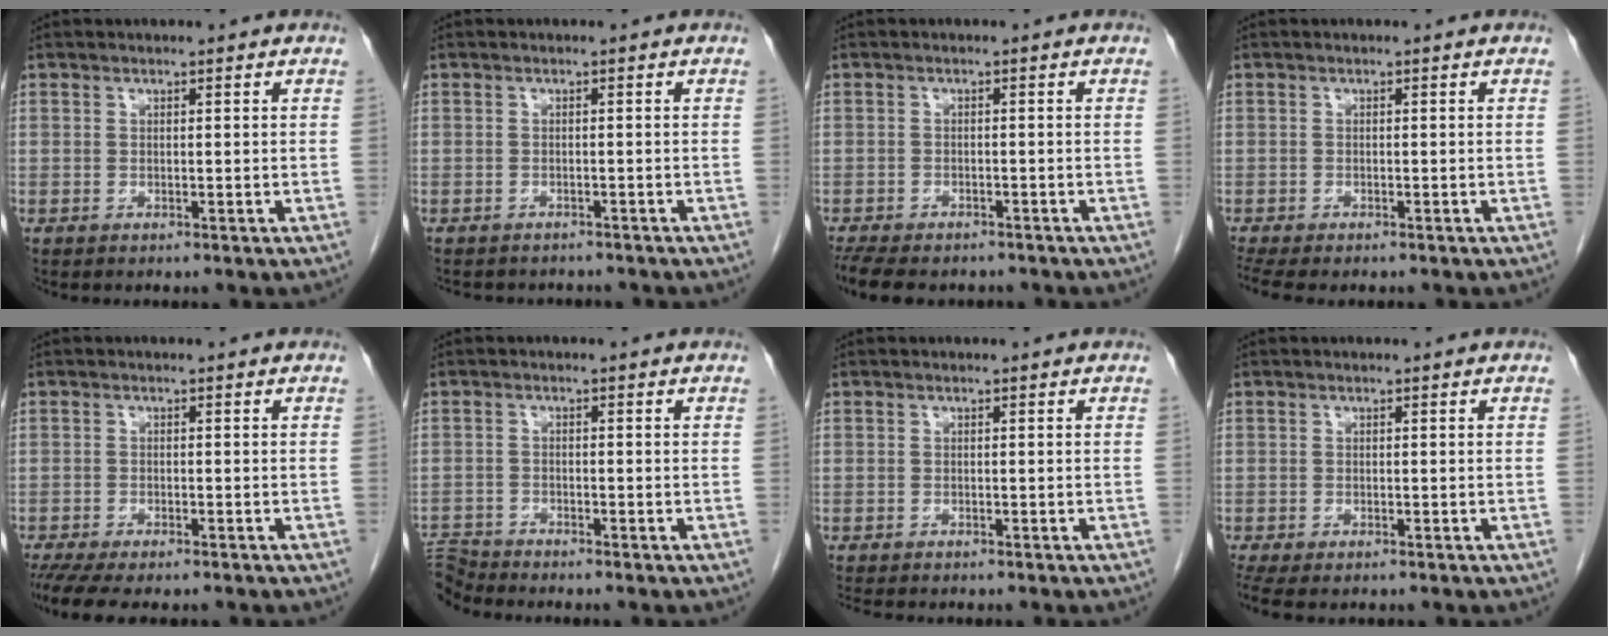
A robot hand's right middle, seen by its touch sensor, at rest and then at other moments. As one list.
[{"total": 5.5, "force": [-5.0, 2.0, 1.2], "torque": [-0.016, 0.001, -0.060]}, {"total": 10.9, "force": [-9.0, 4.0, 4.7], "torque": [-0.102, -0.006, -0.123]}, {"total": 4.7, "force": [-3.8, 1.4, 2.4], "torque": [-0.044, -0.007, -0.059]}, {"total": 8.5, "force": [-7.1, 2.1, 4.3], "torque": [-0.065, -0.010, -0.107]}, {"total": 4.3, "force": [-4.2, -0.6, -0.6], "torque": [0.009, -0.009, -0.082]}, {"total": 3.6, "force": [-3.1, 0.8, 1.6], "torque": [-0.025, -0.007, -0.042]}, {"total": 4.8, "force": [-3.5, 1.8, 2.6], "torque": [-0.051, -0.012, -0.056]}]